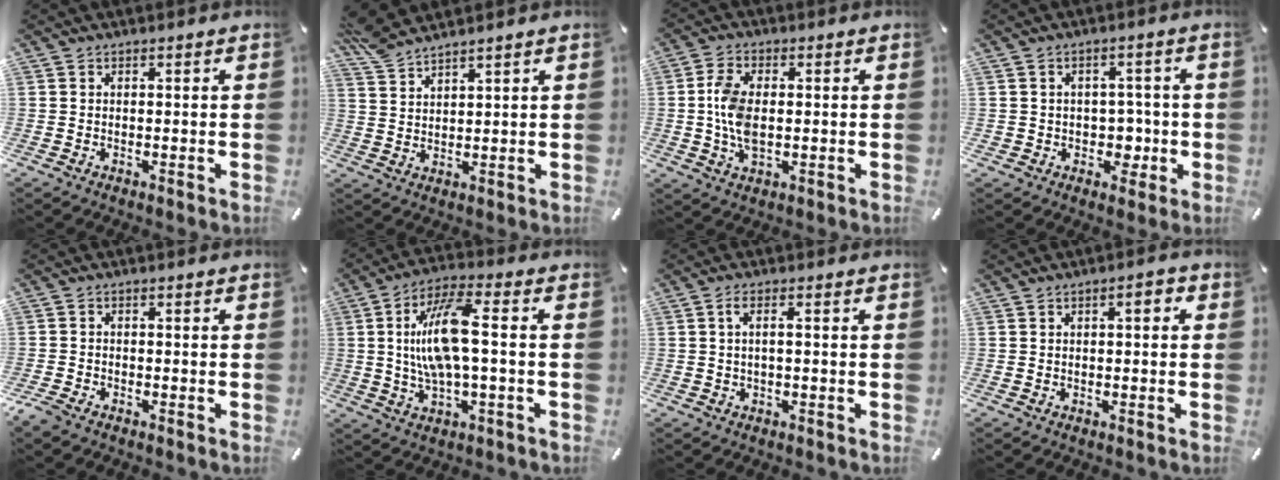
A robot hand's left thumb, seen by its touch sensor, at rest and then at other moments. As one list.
[{"total": 5.9, "force": [5.5, 0.8, 2.2], "torque": [-0.059, -0.021, 0.105]}, {"total": 8.5, "force": [0.1, 4.7, 7.1], "torque": [-0.171, -0.001, -0.005]}, {"total": 5.5, "force": [-0.4, 5.1, 2.2], "torque": [-0.025, 0.005, -0.009]}, {"total": 2.5, "force": [-2.1, 0.9, 1.0], "torque": [-0.030, 0.005, -0.043]}, {"total": 14.1, "force": [0.7, 4.8, 13.2], "torque": [-0.276, -0.002, 0.005]}, {"total": 2.5, "force": [0.0, 0.4, 2.4], "torque": [-0.045, 0.003, -0.001]}, {"total": 2.5, "force": [0.0, 1.0, 2.3], "torque": [-0.038, 0.006, -0.004]}]